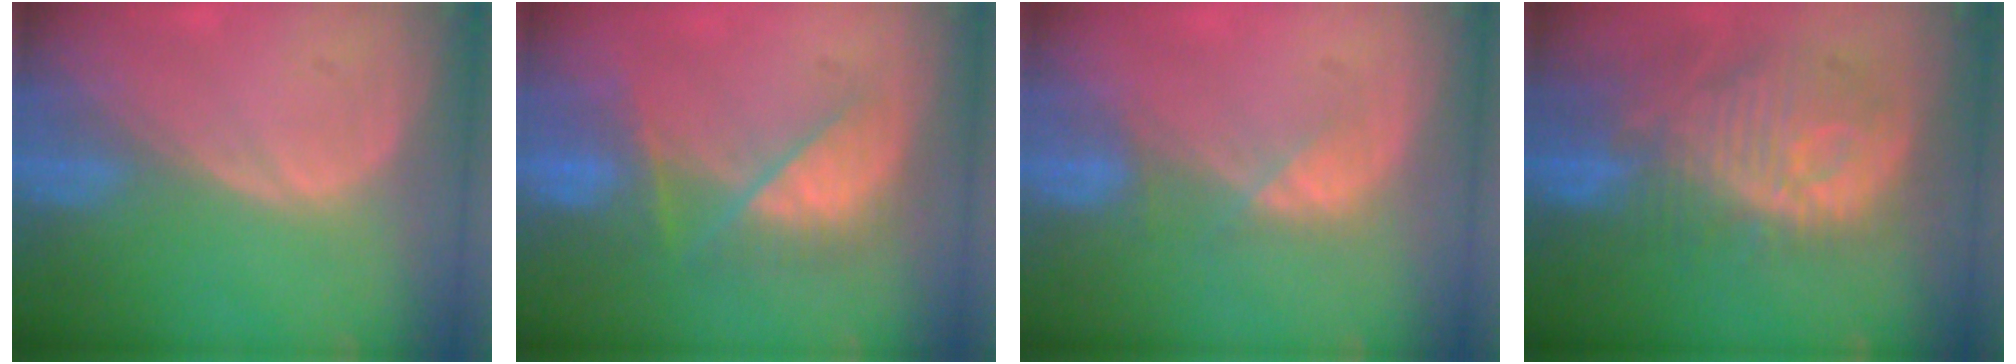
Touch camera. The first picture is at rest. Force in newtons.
{"total": 7.5, "press": 7.2, "slide": 1.8}
{"total": 2.6, "press": 2.5, "slide": 0.8}
{"total": 12.2, "press": 10.9, "slide": 5.4}